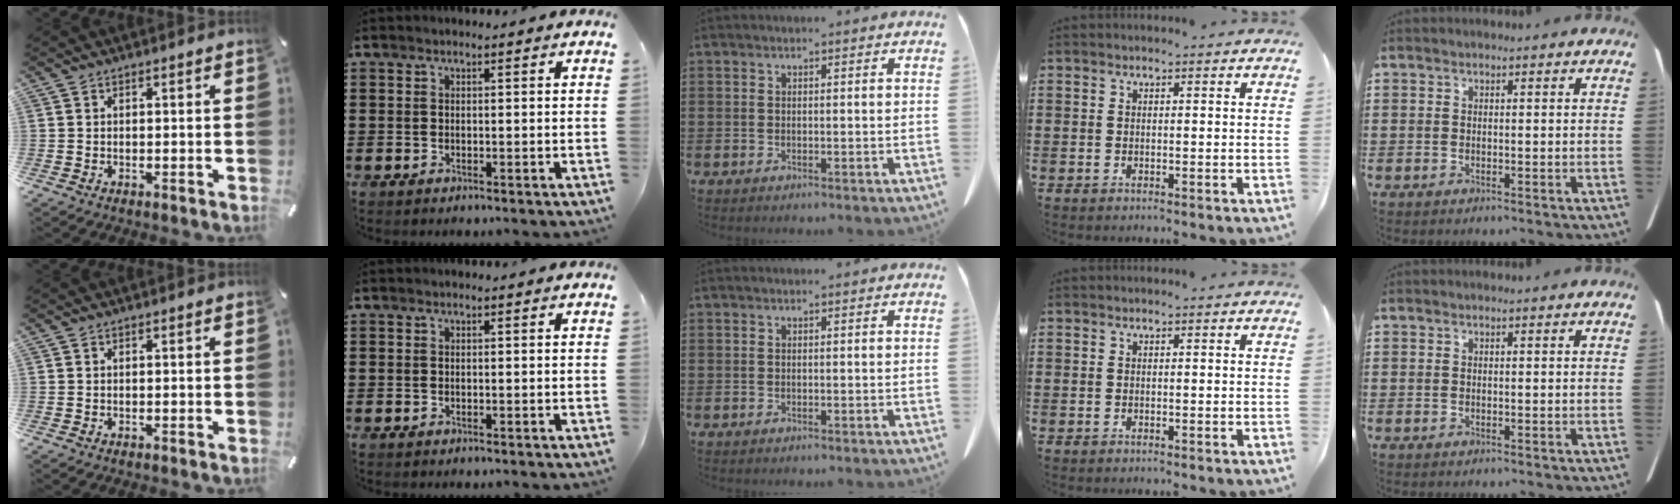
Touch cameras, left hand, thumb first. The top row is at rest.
{}